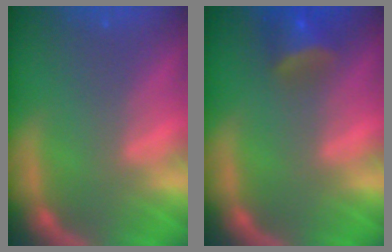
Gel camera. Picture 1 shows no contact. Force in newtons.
{"total": 4.0}